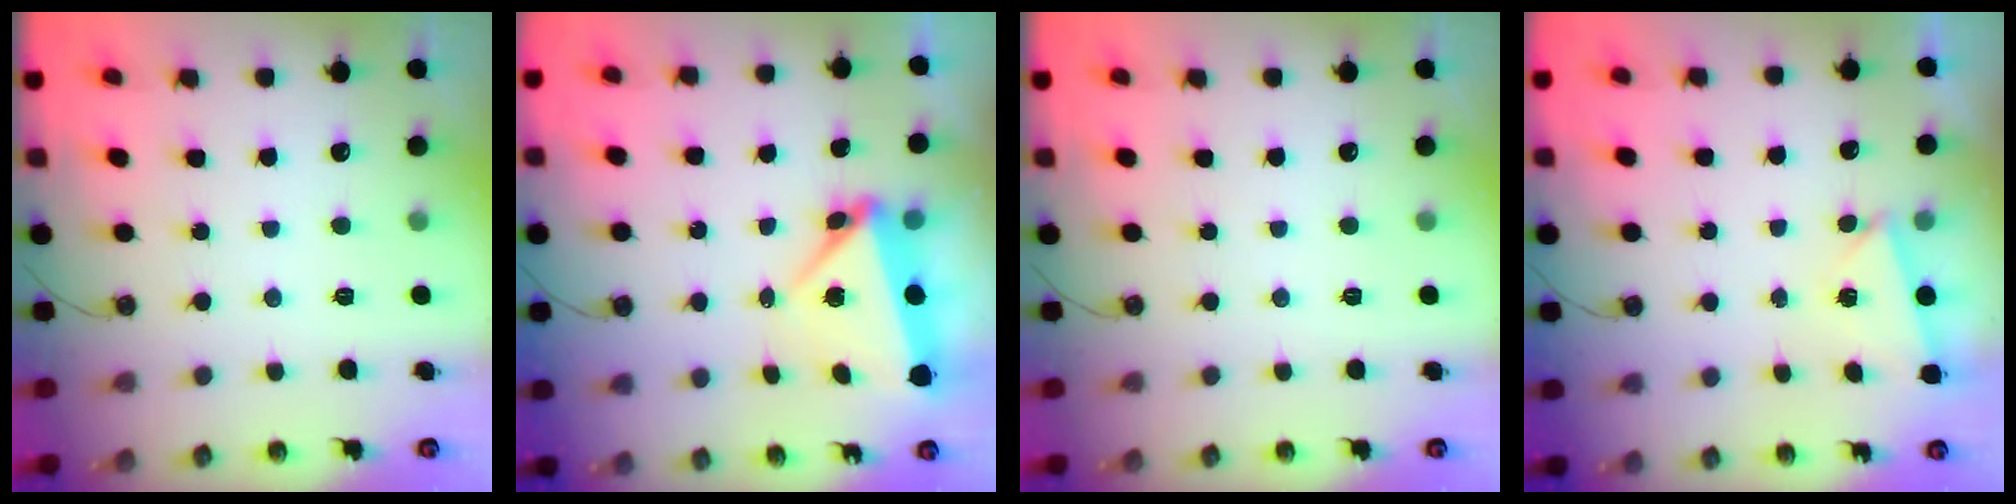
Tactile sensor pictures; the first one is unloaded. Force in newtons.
{"total": 7.8, "press": 4.9, "slide": 6.0}
{"total": 0.0}
{"total": 2.8, "press": 1.5, "slide": 2.3}